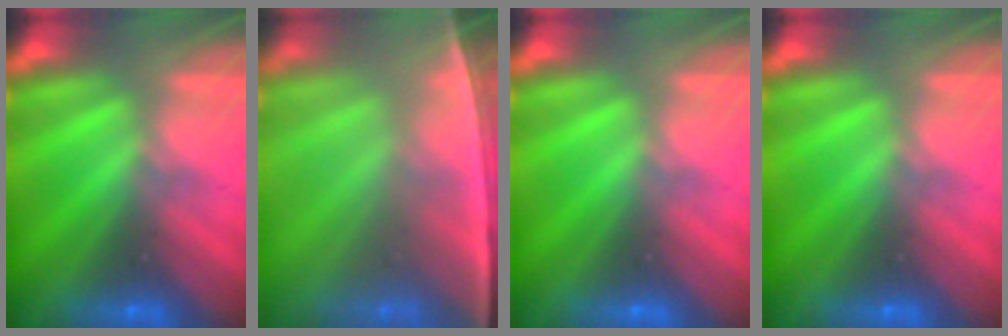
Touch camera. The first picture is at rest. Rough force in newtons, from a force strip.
{"total": 7.2}
{"total": 0.0}
{"total": 0.0}